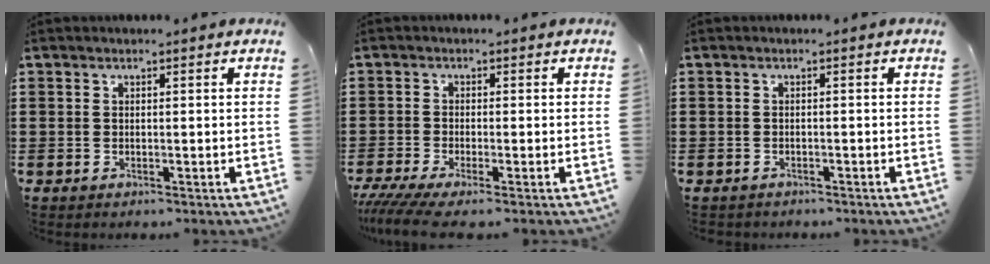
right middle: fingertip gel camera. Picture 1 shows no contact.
{"total": 3.0, "force": [-2.3, 0.1, 1.9], "torque": [-0.048, -0.015, -0.049]}
{"total": 0.7, "force": [-0.7, 0.2, 0.0], "torque": [-0.002, 0.002, -0.016]}